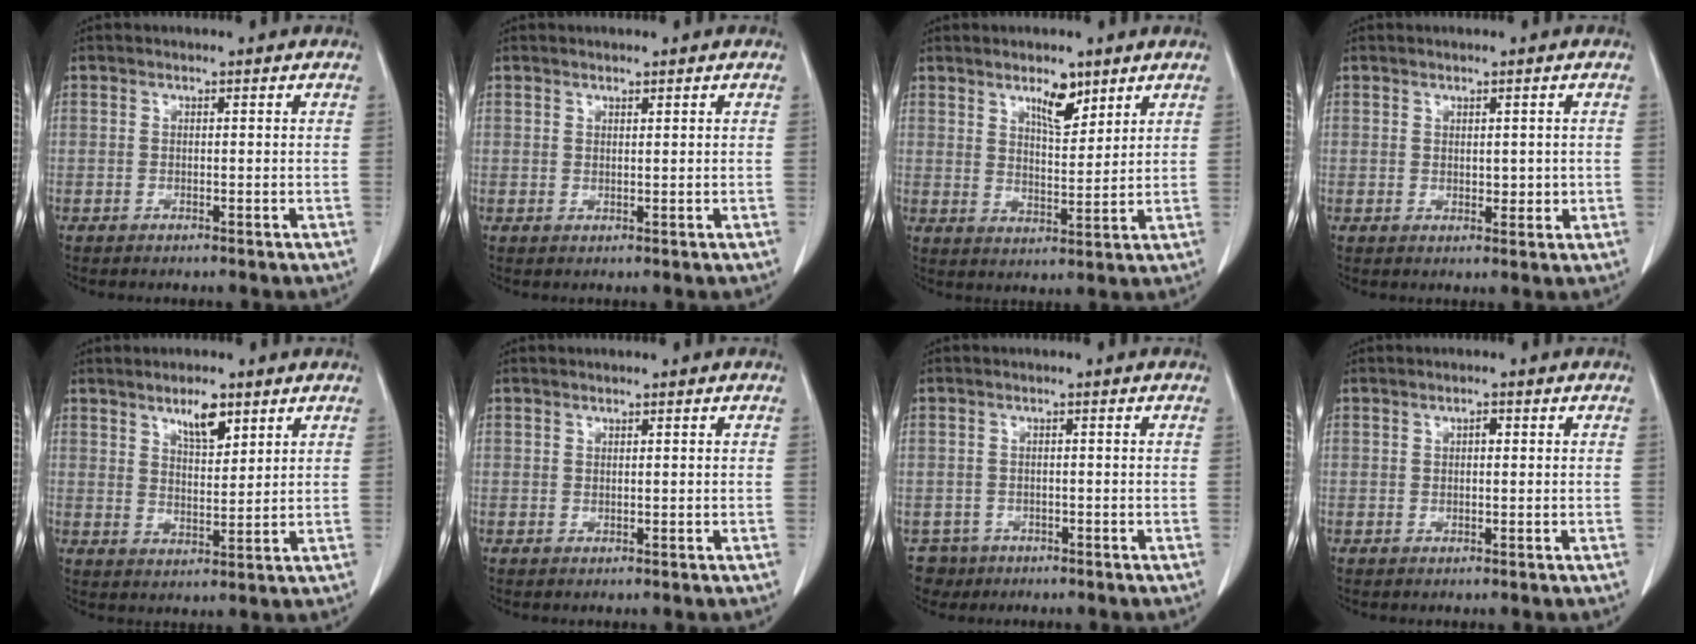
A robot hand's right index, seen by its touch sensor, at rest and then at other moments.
{"total": 0.6, "force": [0.6, 0.2, 0.3], "torque": [-0.006, -0.005, 0.010]}
{"total": 5.9, "force": [3.8, 2.1, 3.9], "torque": [-0.067, -0.005, 0.066]}
{"total": 2.5, "force": [0.2, 1.5, 2.0], "torque": [-0.030, -0.001, 0.009]}
{"total": 5.7, "force": [3.6, 2.0, 4.0], "torque": [-0.071, -0.002, 0.062]}
{"total": 0.0}
{"total": 4.2, "force": [-2.2, 3.6, -0.2], "torque": [0.002, 0.007, -0.037]}
{"total": 1.4, "force": [0.3, 0.7, 1.1], "torque": [-0.021, 0.003, 0.004]}